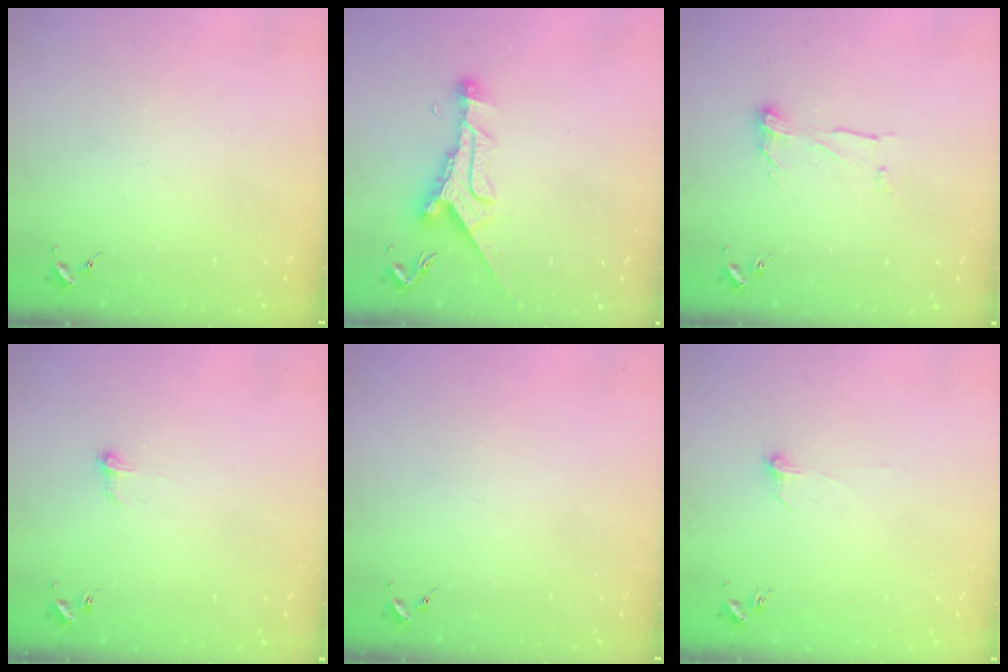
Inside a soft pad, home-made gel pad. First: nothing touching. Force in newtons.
{"total": 9.8, "press": 9.8, "slide": 0.2}
{"total": 7.0, "press": 7.0, "slide": 0.3}
{"total": 5.3, "press": 5.2, "slide": 0.4}
{"total": 0.0}
{"total": 3.9, "press": 3.9, "slide": 0.3}